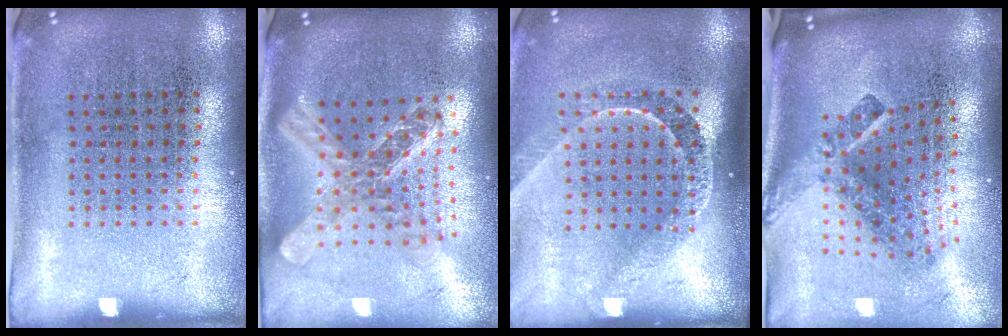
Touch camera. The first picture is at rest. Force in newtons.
{"total": 2.3, "press": 1.8, "slide": 1.5}
{"total": 2.1, "press": 1.5, "slide": 1.5}
{"total": 2.8, "press": 1.7, "slide": 2.2}